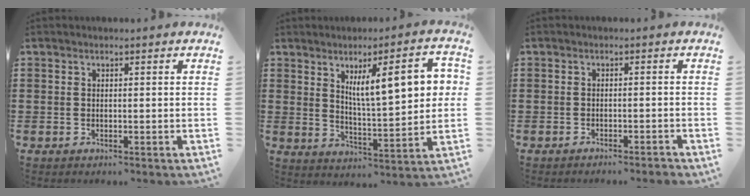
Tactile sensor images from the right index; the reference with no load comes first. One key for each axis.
{"total": 10.2, "fx": 3.7, "fy": 2.6, "fz": 9.1, "tx": -0.151, "ty": -0.002, "tz": 0.056}
{"total": 1.3, "fx": -1.2, "fy": -0.3, "fz": 0.4, "tx": -0.008, "ty": 0.001, "tz": -0.024}